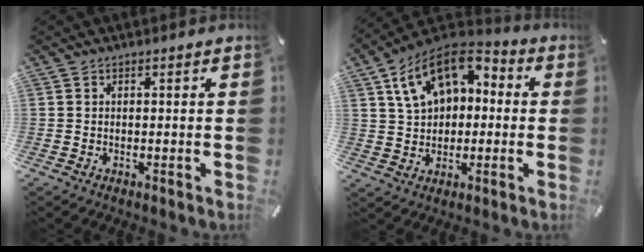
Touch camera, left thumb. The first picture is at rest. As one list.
[{"total": 13.8, "force": [5.3, 10.2, 7.7], "torque": [-0.149, -0.009, 0.099]}]